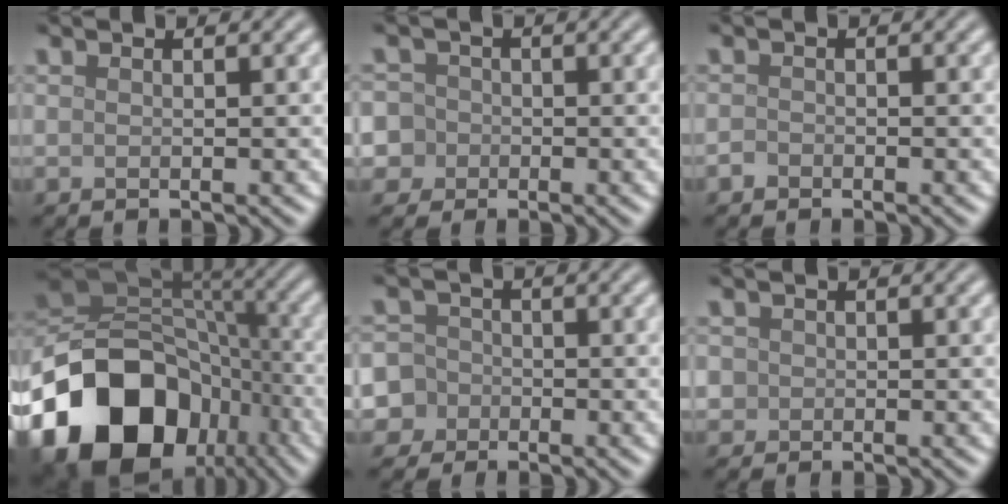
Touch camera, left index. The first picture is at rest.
{"total": 6.9, "force": [-1.6, 6.5, 1.7], "torque": [-0.041, 0.013, -0.068]}
{"total": 0.8, "force": [-0.6, 0.5, 0.2], "torque": [-0.002, -0.001, -0.012]}
{"total": 20.1, "force": [-10.0, 14.6, 9.6], "torque": [-0.195, -0.026, -0.158]}
{"total": 7.4, "force": [-2.9, 6.7, 1.4], "torque": [-0.039, 0.000, -0.087]}
{"total": 1.7, "force": [0.2, 1.6, 0.5], "torque": [0.002, 0.005, -0.004]}